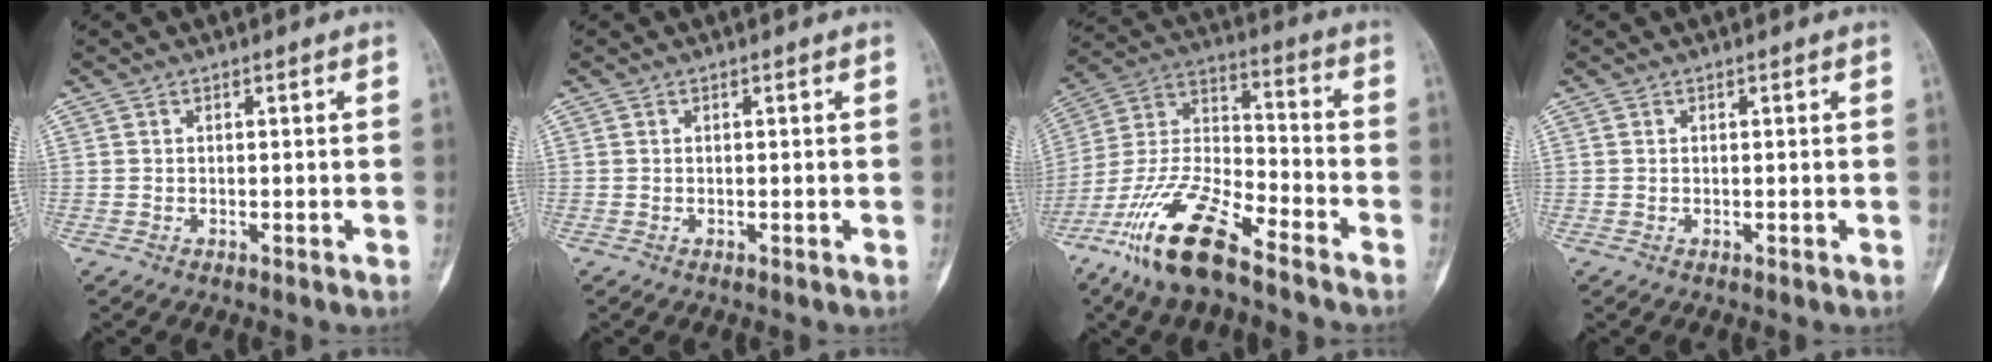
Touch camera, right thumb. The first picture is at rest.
{"total": 0.0}
{"total": 17.4, "force": [-11.8, 5.1, 11.6], "torque": [-0.231, 0.062, -0.225]}
{"total": 0.0}